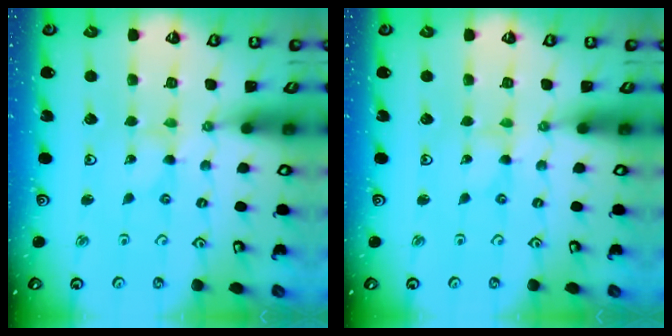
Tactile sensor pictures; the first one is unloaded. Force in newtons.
{"total": 0.0}